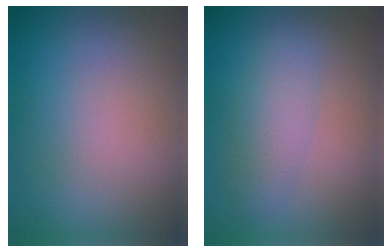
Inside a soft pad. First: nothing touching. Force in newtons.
{"total": 3.0, "press": 3.0, "slide": 0.1}